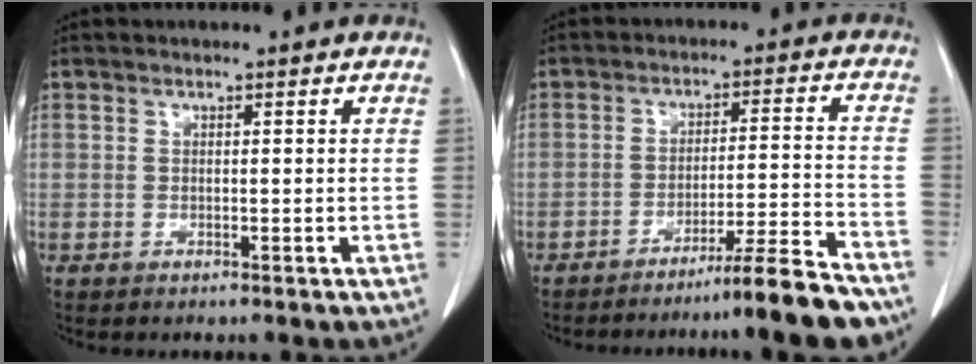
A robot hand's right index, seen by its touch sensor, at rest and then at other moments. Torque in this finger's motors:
{"motor_torque": [0.76, -1.00, 0.11, 0.02]}